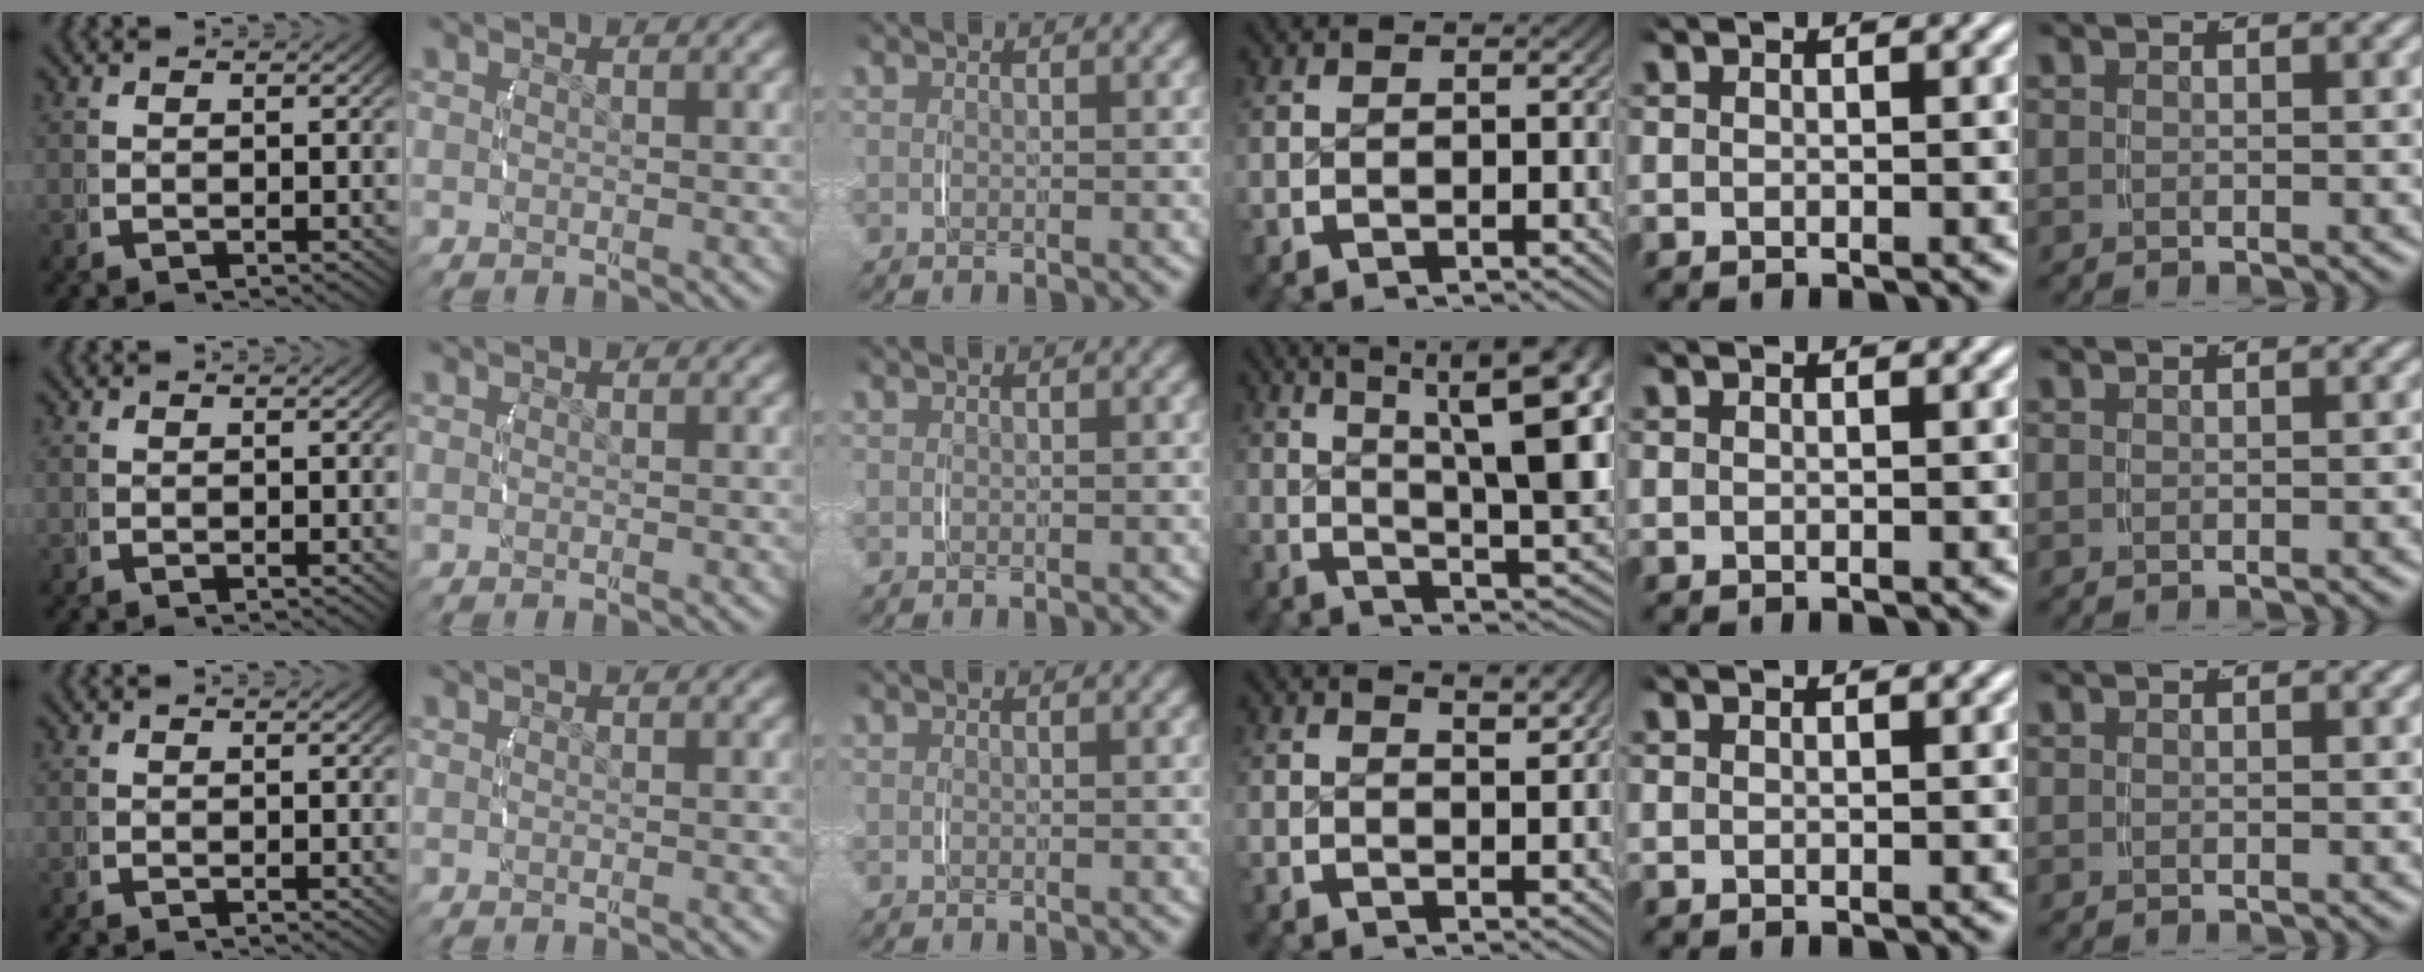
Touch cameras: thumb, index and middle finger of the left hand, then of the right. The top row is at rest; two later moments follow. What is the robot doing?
{"motion": "lift_and_place", "object": "string"}